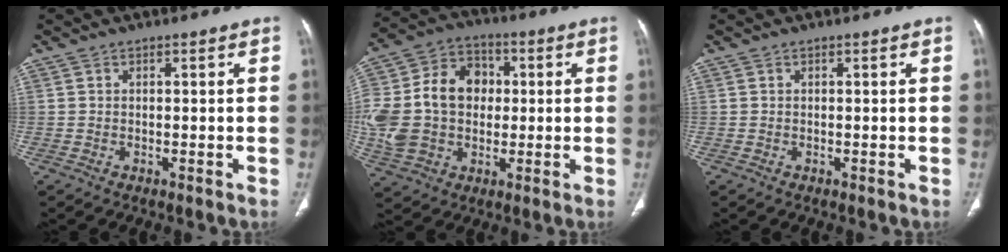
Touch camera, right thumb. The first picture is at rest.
{"total": 21.1, "force": [0.5, 16.3, 13.4], "torque": [-0.285, 0.032, 0.017]}
{"total": 0.0}